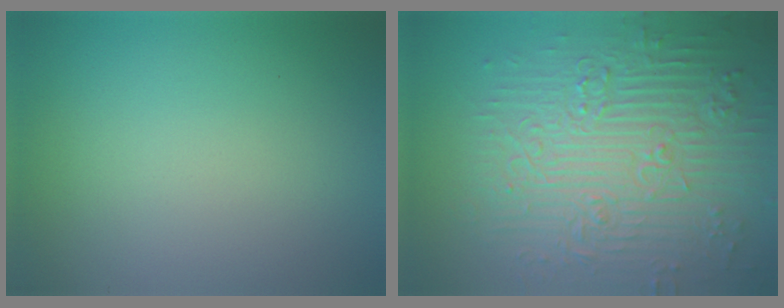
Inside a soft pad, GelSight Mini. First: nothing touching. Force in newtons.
{"total": 9.5, "press": 6.9, "slide": 6.4}